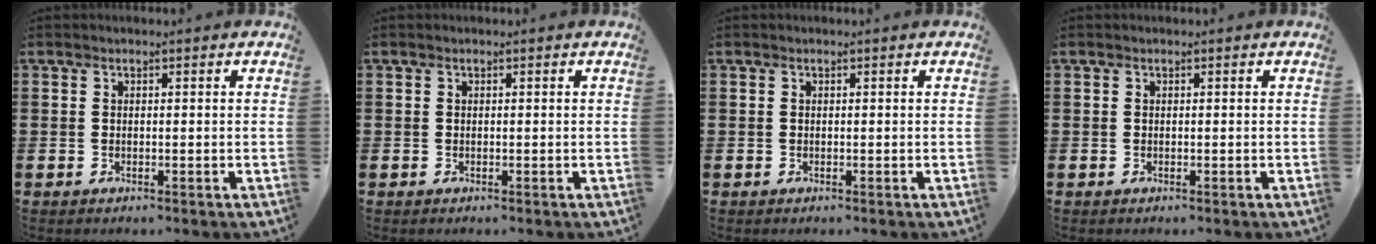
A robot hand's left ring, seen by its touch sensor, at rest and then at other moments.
{"total": 0.0}
{"total": 0.0}
{"total": 0.0}